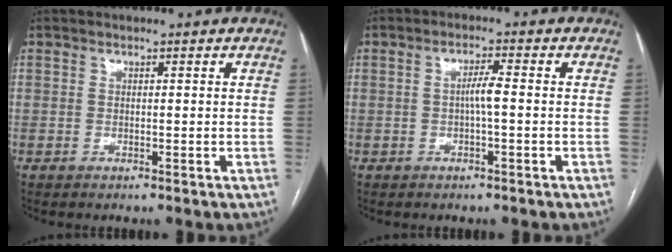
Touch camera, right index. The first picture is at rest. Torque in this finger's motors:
{"motor_torque": [0.48, 0.08, 0.08, 0.05]}